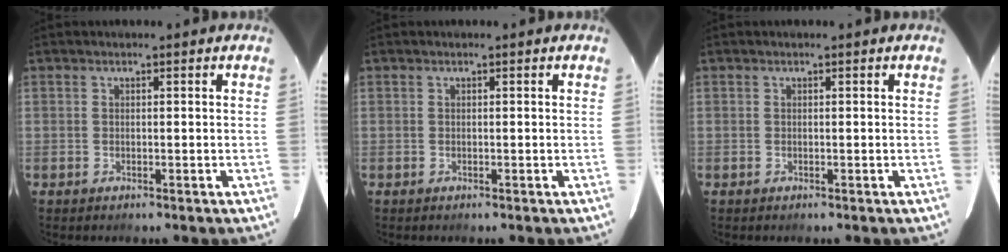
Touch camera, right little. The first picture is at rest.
{"total": 0.0}
{"total": 0.0}